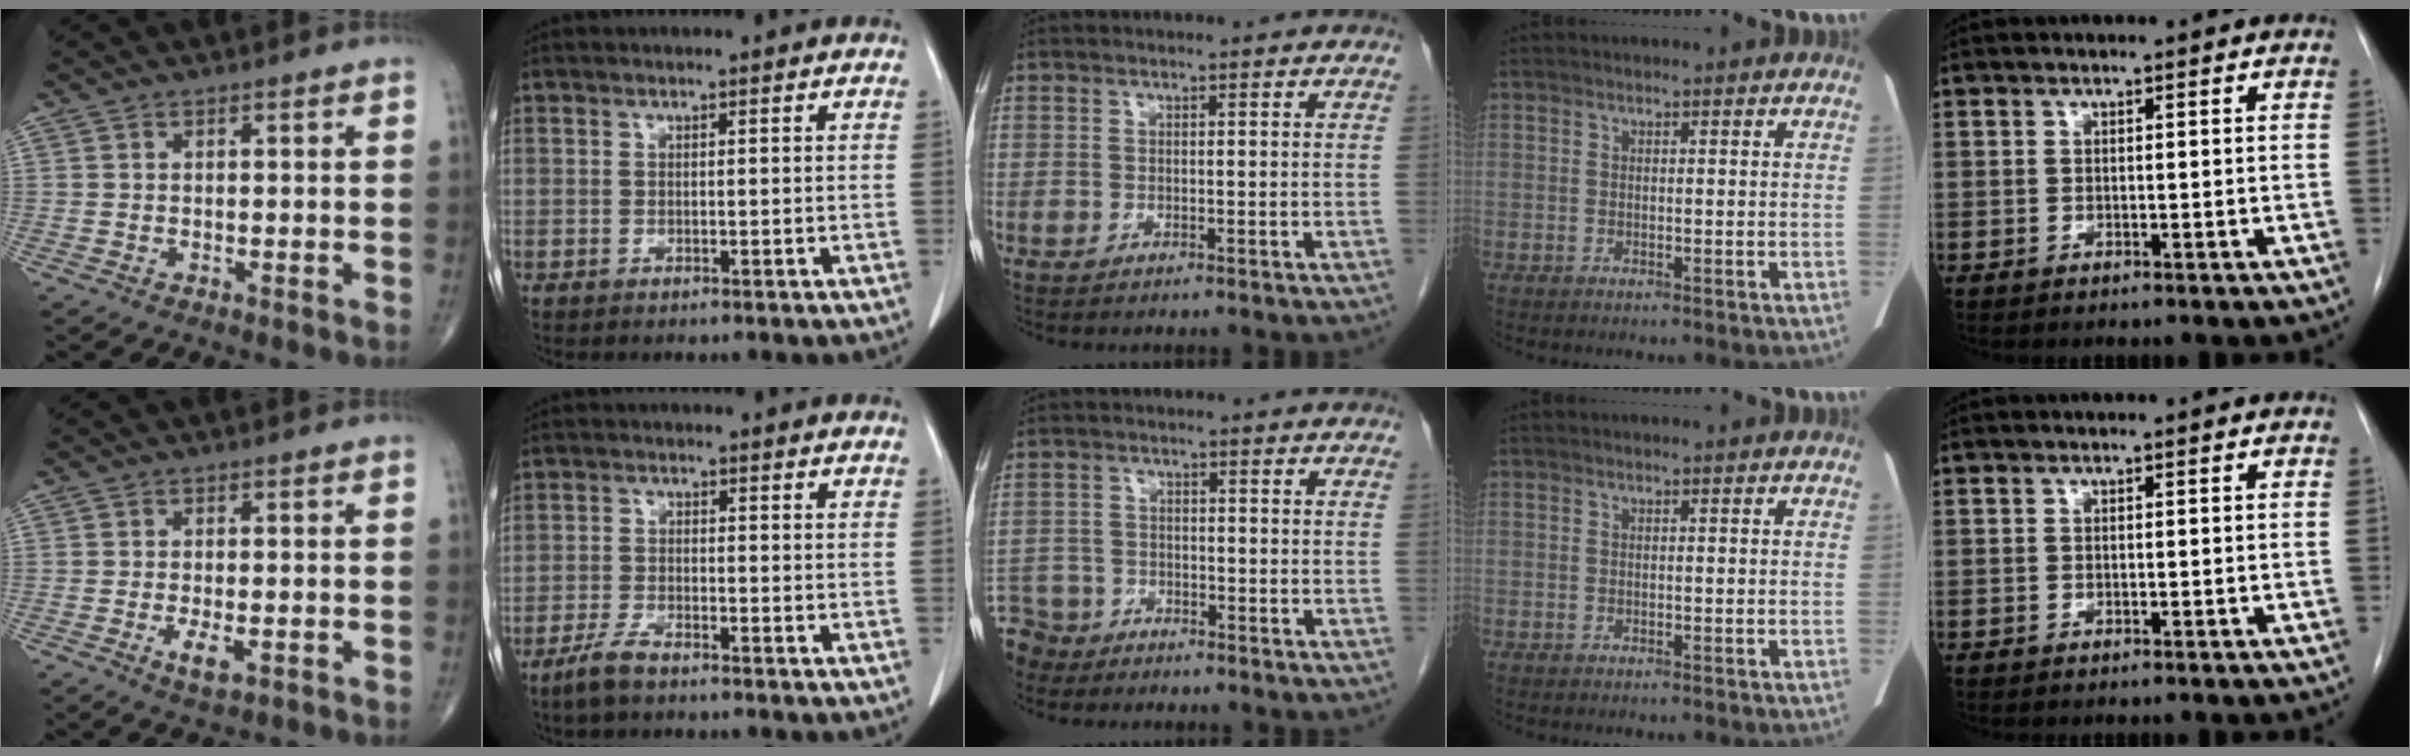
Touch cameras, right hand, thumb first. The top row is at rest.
{"thumb": {"total": 3.8, "force": [-1.2, 1.6, 3.3], "torque": [-0.059, -0.006, -0.018]}, "index": {"total": 3.7, "force": [-3.0, 0.7, 2.1], "torque": [-0.051, -0.003, -0.057]}, "middle": {"total": 5.5, "force": [-4.8, 2.6, -0.7], "torque": [0.015, -0.003, -0.092]}}